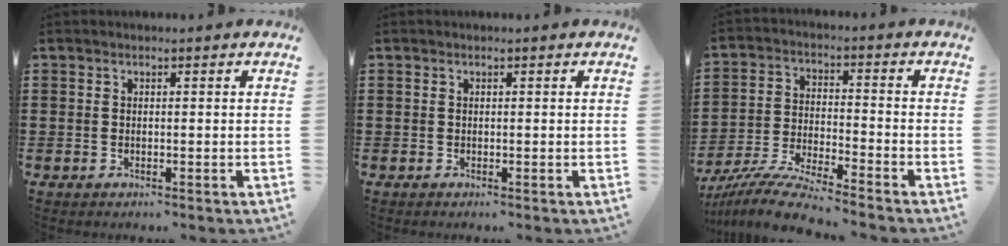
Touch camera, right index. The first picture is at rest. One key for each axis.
{"total": 0.0}
{"total": 7.6, "fx": -7.2, "fy": -0.3, "fz": 2.5, "tx": -0.066, "ty": -0.007, "tz": -0.145}